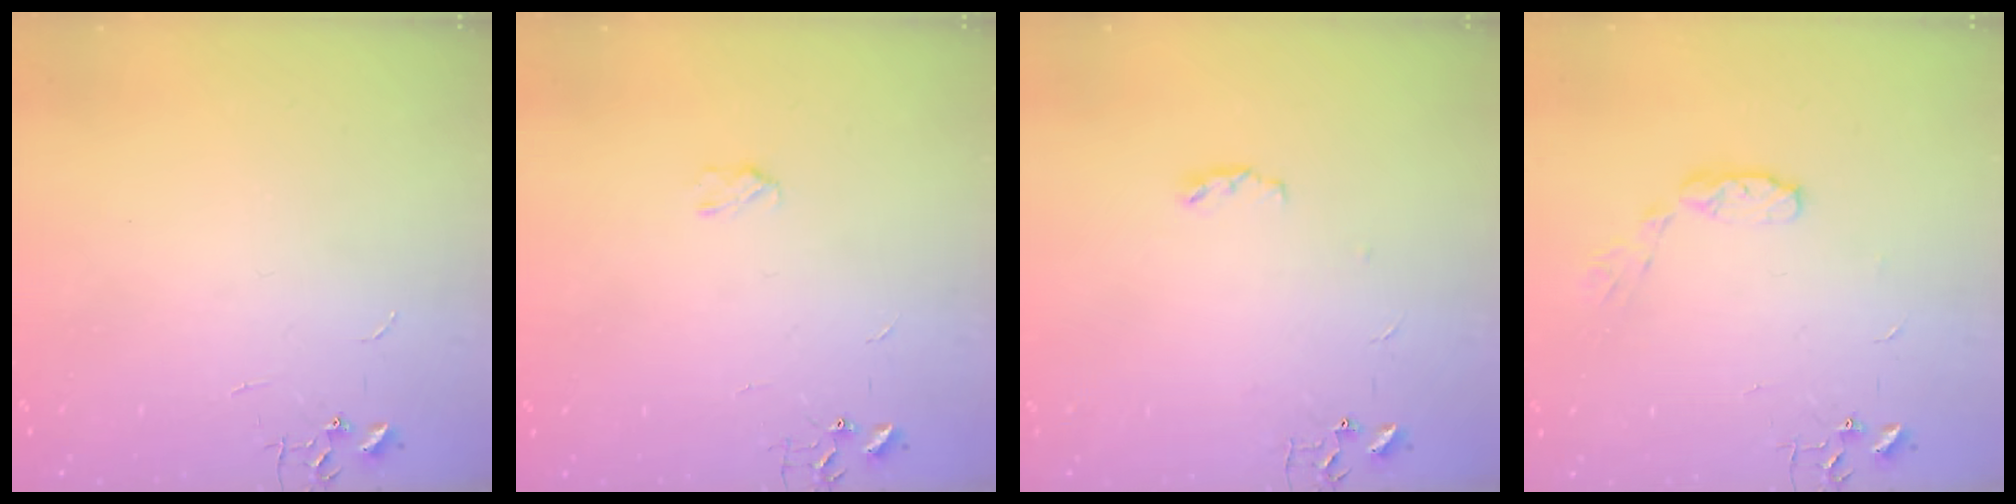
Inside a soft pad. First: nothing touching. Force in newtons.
{"total": 3.2, "press": 3.1, "slide": 0.5}
{"total": 3.8, "press": 3.8, "slide": 0.6}
{"total": 6.5, "press": 6.5, "slide": 0.5}